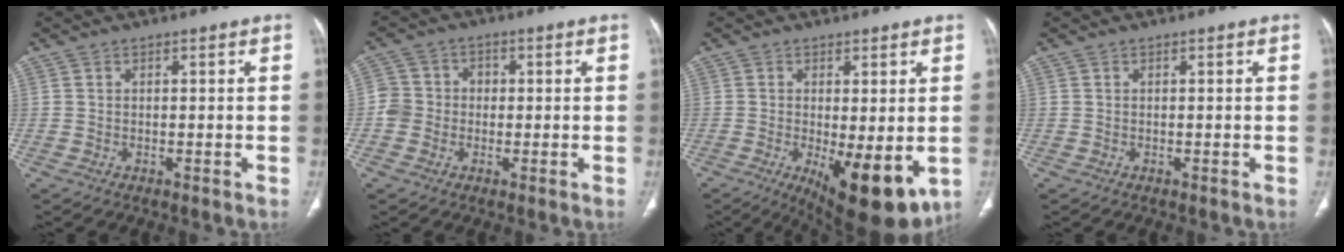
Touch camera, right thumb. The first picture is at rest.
{"total": 5.1, "force": [-0.9, 4.8, 1.4], "torque": [-0.008, 0.018, -0.025]}
{"total": 12.8, "force": [-3.3, 4.6, 11.5], "torque": [-0.161, -0.027, -0.033]}
{"total": 0.0}